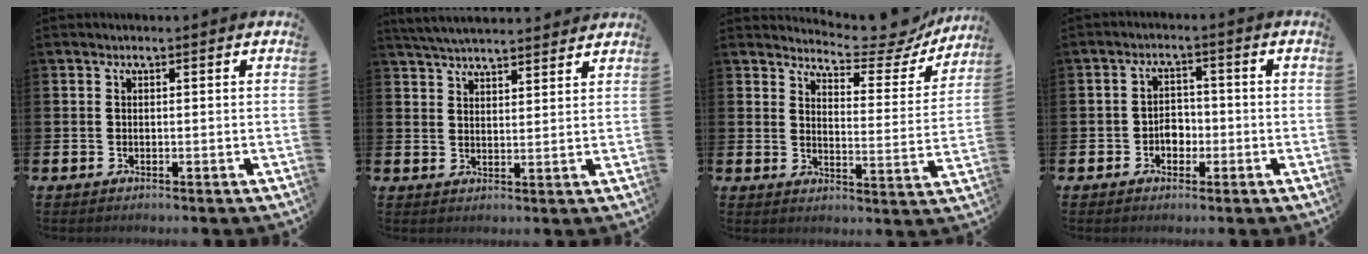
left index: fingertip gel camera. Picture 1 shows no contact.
{"total": 4.6, "force": [4.5, 0.4, 0.6], "torque": [-0.024, -0.020, 0.083]}
{"total": 6.6, "force": [6.3, 1.3, 1.5], "torque": [-0.031, -0.053, 0.103]}
{"total": 2.9, "force": [-1.1, 2.3, 1.5], "torque": [-0.019, 0.001, -0.028]}